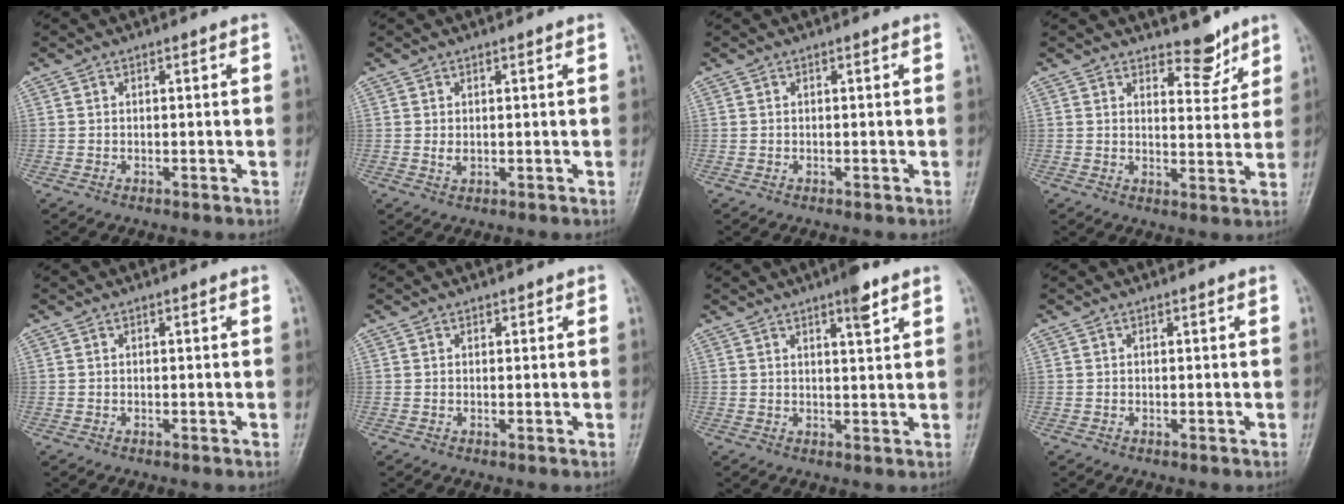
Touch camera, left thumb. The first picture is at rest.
{"total": 1.5, "force": [0.6, 0.9, 1.1], "torque": [-0.016, -0.006, 0.016]}
{"total": 0.0}
{"total": 5.3, "force": [4.4, 2.4, 1.7], "torque": [0.003, -0.037, 0.068]}
{"total": 0.0}
{"total": 0.8, "force": [0.6, 0.6, 0.1], "torque": [0.009, -0.003, 0.005]}
{"total": 4.6, "force": [2.9, 0.9, 3.4], "torque": [-0.045, -0.015, 0.042]}
{"total": 0.0}